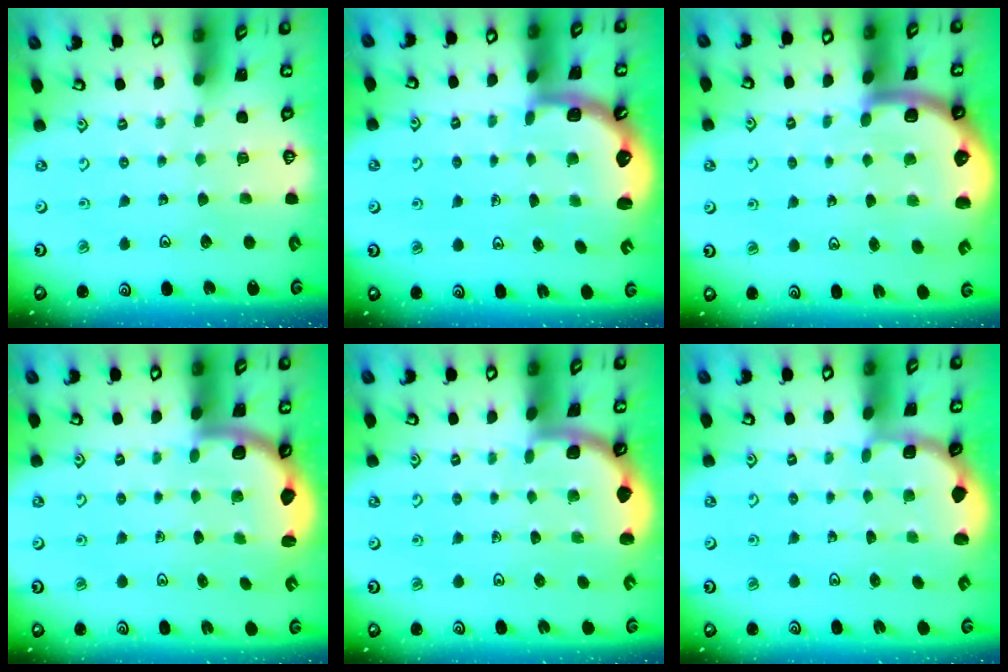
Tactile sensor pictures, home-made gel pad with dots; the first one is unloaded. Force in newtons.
{"total": 2.9, "press": 2.4, "slide": 1.6}
{"total": 6.2, "press": 6.0, "slide": 1.7}
{"total": 2.6, "press": 2.5, "slide": 0.7}
{"total": 1.9, "press": 1.9, "slide": 0.0}
{"total": 1.8, "press": 1.6, "slide": 0.7}